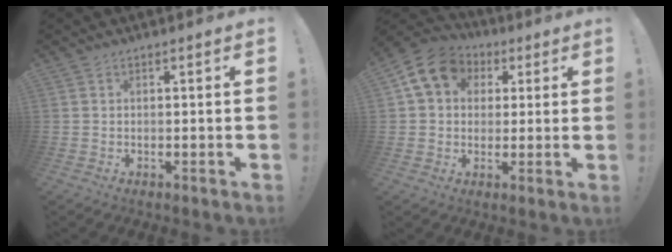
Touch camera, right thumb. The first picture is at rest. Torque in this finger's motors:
{"motor_torque": [0.87, 0.88, 0.15, 0.06, 0.04]}